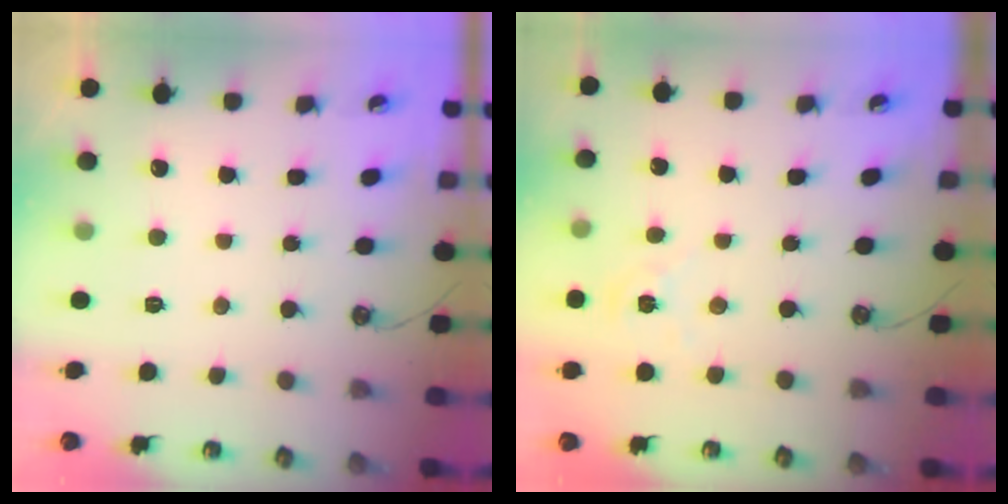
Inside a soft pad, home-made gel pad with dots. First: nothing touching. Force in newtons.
{"total": 2.4, "press": 2.4, "slide": 0.2}